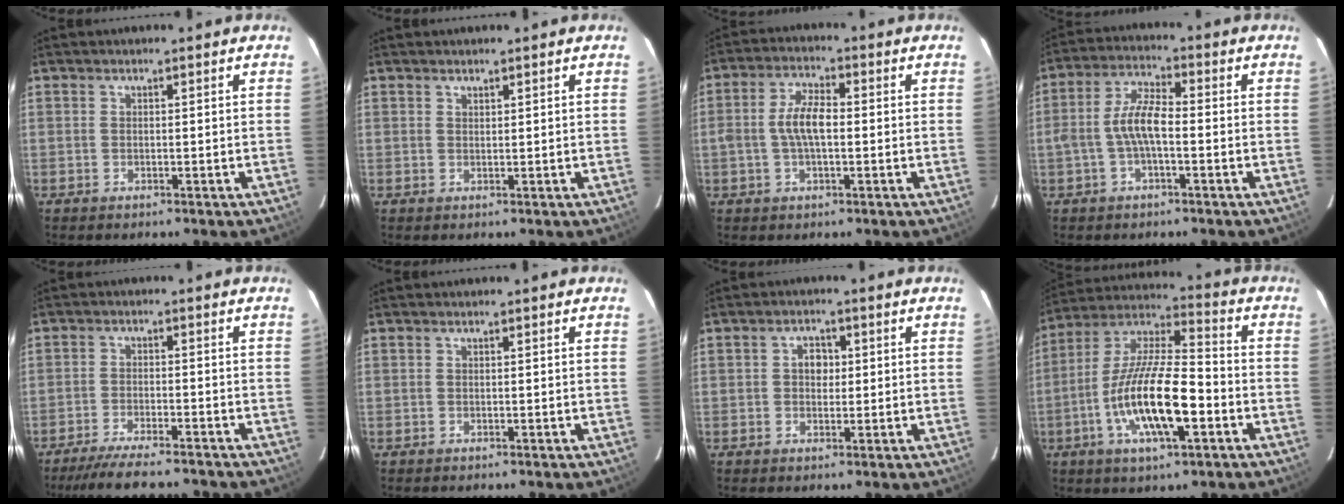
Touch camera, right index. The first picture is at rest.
{"total": 0.6, "force": [0.6, 0.2, 0.1], "torque": [-0.002, 0.002, 0.012]}
{"total": 6.2, "force": [-0.4, 2.7, 5.6], "torque": [-0.111, 0.011, -0.008]}
{"total": 6.7, "force": [-1.5, 2.2, 6.2], "torque": [-0.128, 0.015, -0.028]}
{"total": 11.3, "force": [-10.0, 1.8, 5.1], "torque": [-0.111, -0.016, -0.156]}
{"total": 0.0}
{"total": 2.9, "force": [0.3, 2.4, 1.6], "torque": [-0.023, 0.011, 0.003]}
{"total": 17.4, "force": [-5.3, 4.9, 15.8], "torque": [-0.309, -0.007, -0.101]}